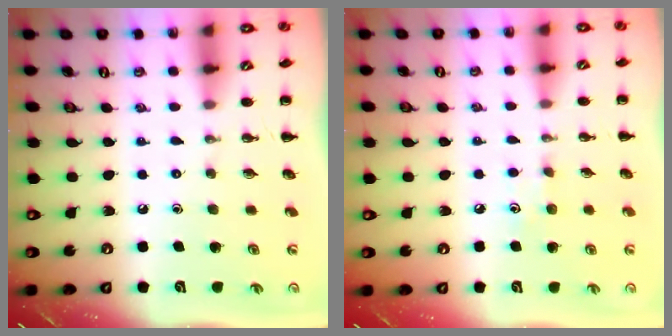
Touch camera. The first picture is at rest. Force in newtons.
{"total": 5.9, "press": 5.7, "slide": 1.4}